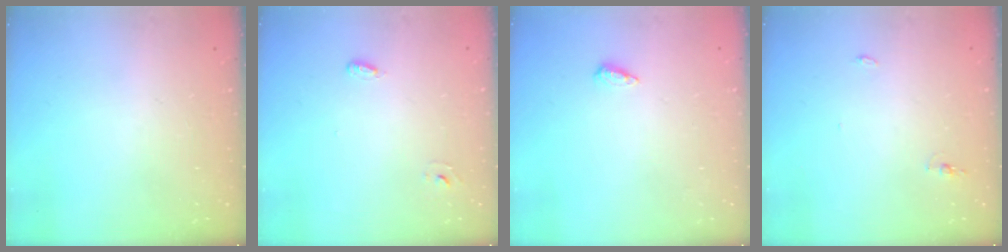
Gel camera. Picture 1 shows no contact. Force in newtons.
{"total": 2.6, "press": 2.5, "slide": 0.6}
{"total": 4.1, "press": 4.1, "slide": 0.5}
{"total": 7.7, "press": 4.4, "slide": 6.4}